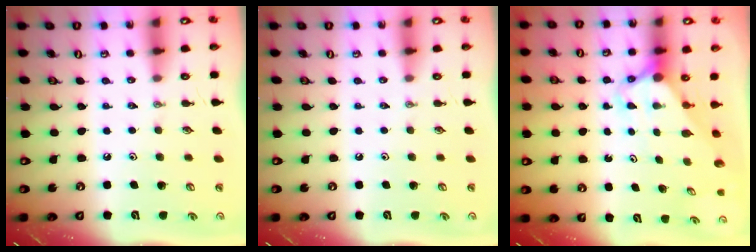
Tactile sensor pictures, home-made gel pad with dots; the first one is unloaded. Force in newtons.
{"total": 0.0}
{"total": 3.0, "press": 3.0, "slide": 0.3}